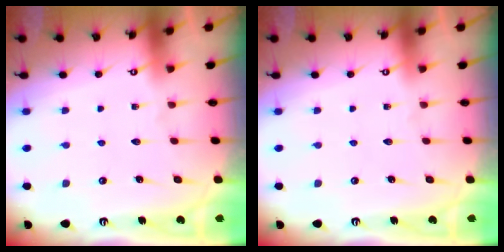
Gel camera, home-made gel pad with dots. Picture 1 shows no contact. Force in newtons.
{"total": 0.0}